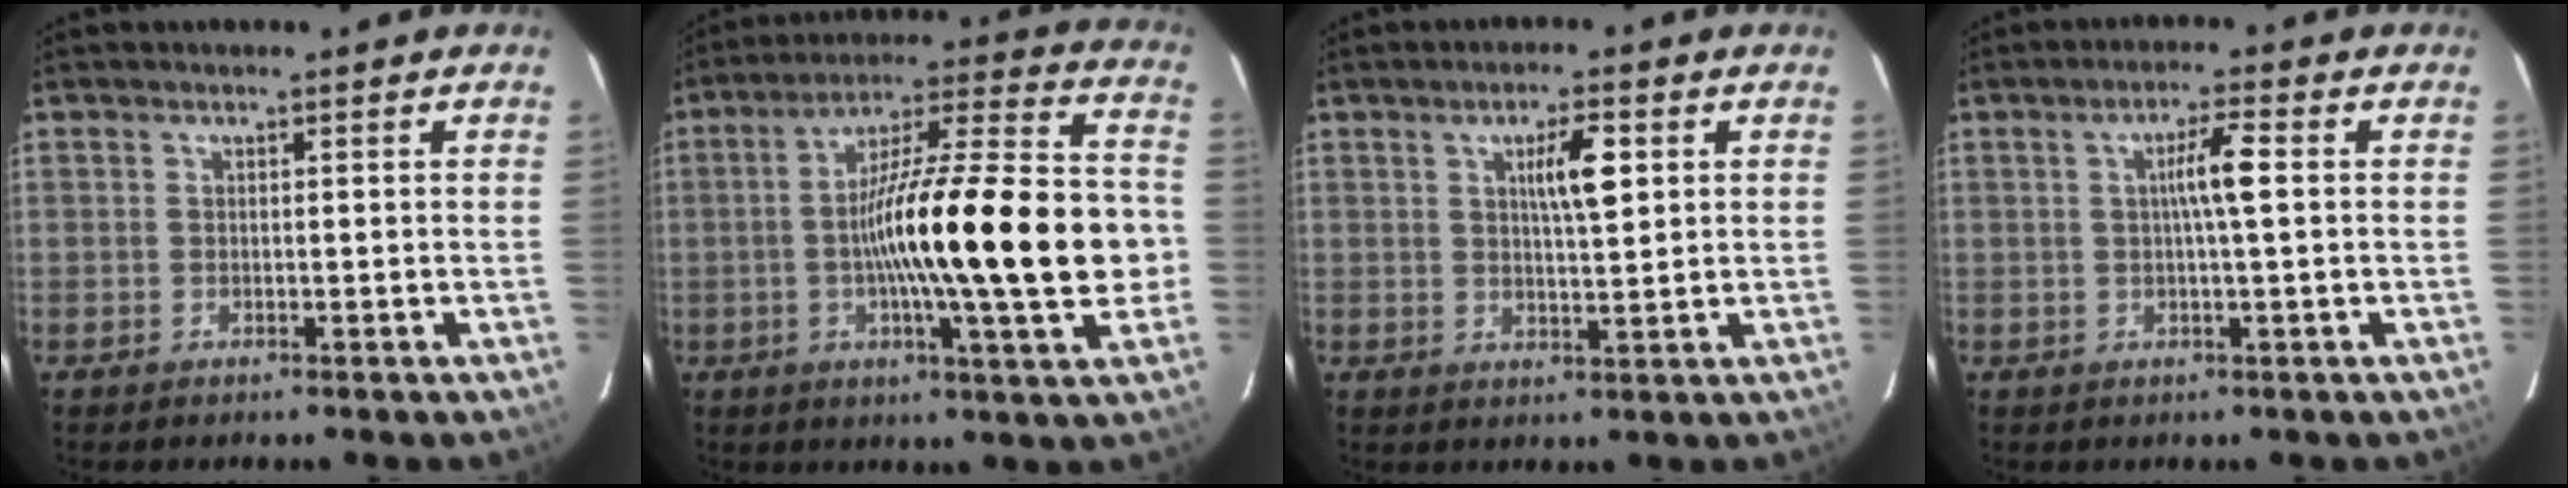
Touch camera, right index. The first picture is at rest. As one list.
[{"total": 23.9, "force": [-3.0, 1.9, 23.7], "torque": [-0.338, 0.015, -0.050]}, {"total": 5.7, "force": [1.8, 1.0, 5.4], "torque": [-0.095, 0.006, 0.032]}, {"total": 4.7, "force": [0.5, 0.1, 4.7], "torque": [-0.085, 0.005, 0.009]}]